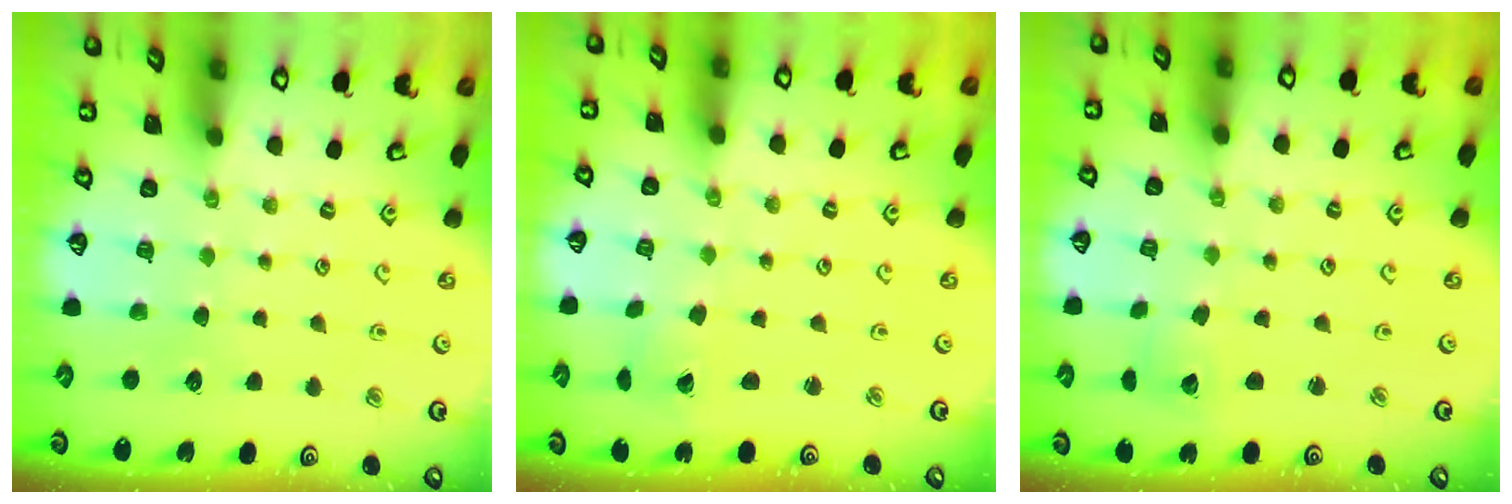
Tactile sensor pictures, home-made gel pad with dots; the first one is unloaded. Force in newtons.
{"total": 0.8, "press": 0.8, "slide": 0.0}
{"total": 1.8, "press": 1.7, "slide": 0.3}